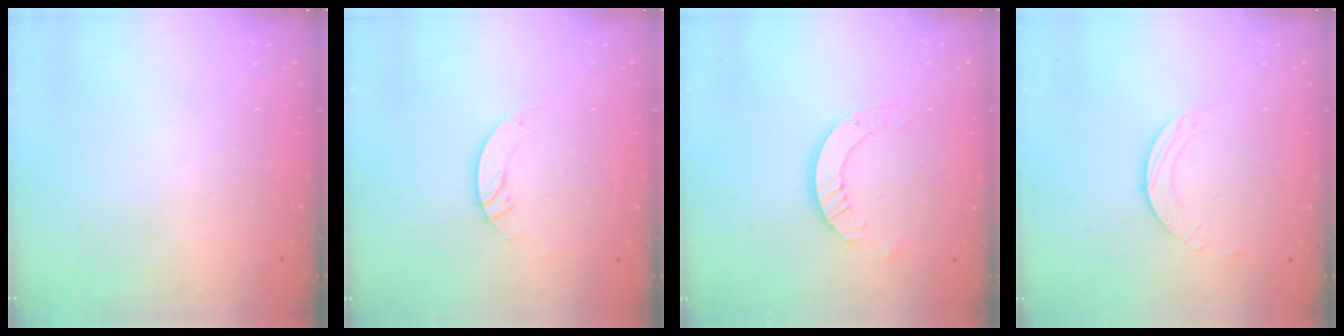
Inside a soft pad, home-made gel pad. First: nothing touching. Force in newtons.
{"total": 3.3, "press": 3.3, "slide": 0.2}
{"total": 7.6, "press": 7.5, "slide": 0.5}
{"total": 2.5, "press": 2.5, "slide": 0.2}